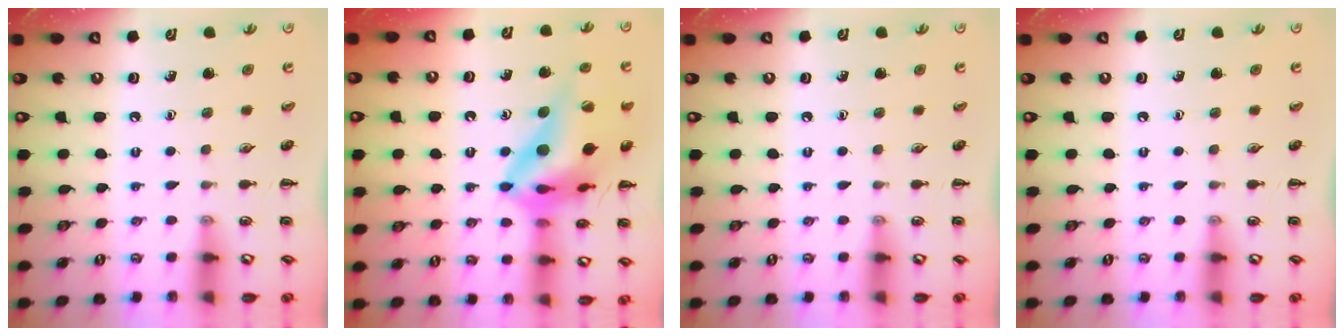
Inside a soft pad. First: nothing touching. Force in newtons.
{"total": 20.1, "press": 19.6, "slide": 4.5}
{"total": 0.0}
{"total": 0.0}